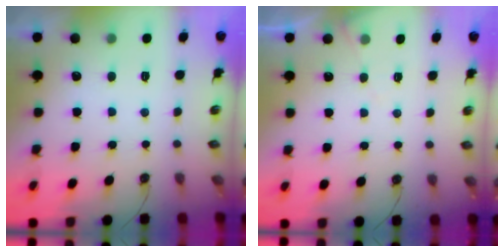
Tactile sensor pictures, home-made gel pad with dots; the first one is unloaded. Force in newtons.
{"total": 5.5, "press": 5.5, "slide": 0.7}